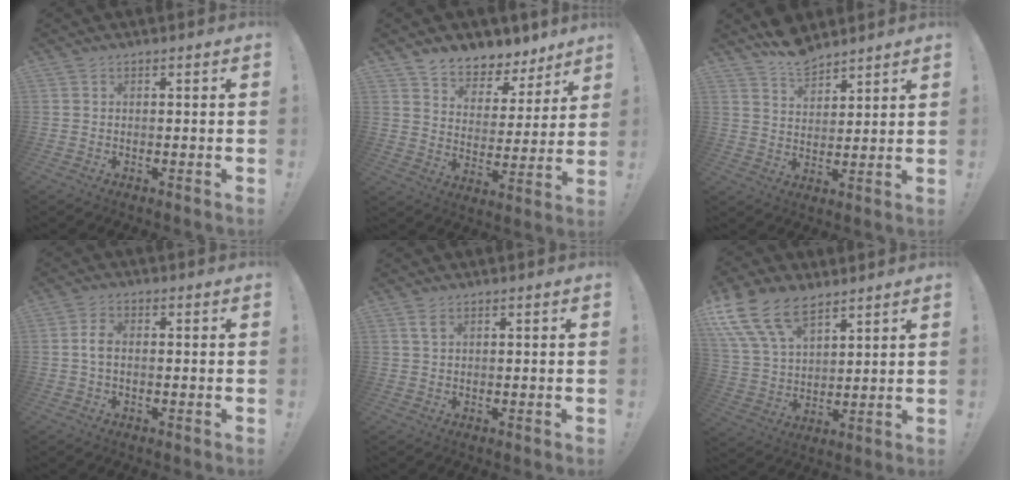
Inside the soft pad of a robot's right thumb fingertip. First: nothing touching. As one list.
[{"total": 7.1, "force": [5.9, 3.7, 1.4], "torque": [-0.026, -0.058, 0.113]}, {"total": 8.4, "force": [7.3, 3.4, 2.5], "torque": [-0.045, -0.049, 0.138]}, {"total": 3.7, "force": [-0.2, 1.9, 3.1], "torque": [-0.065, 0.009, -0.004]}, {"total": 2.4, "force": [1.3, 1.0, 1.8], "torque": [-0.031, -0.002, 0.023]}, {"total": 16.3, "force": [10.7, 9.0, 8.5], "torque": [-0.183, -0.055, 0.204]}]